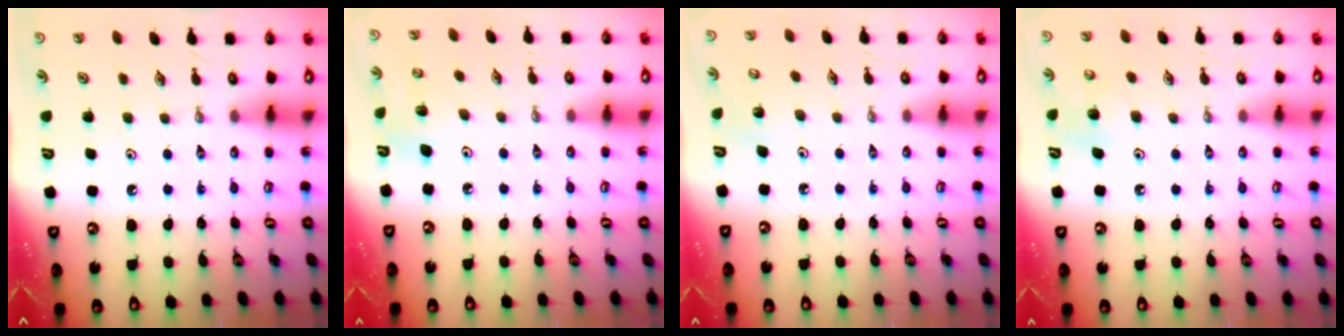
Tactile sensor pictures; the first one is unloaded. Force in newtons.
{"total": 5.4, "press": 5.1, "slide": 1.7}
{"total": 3.6, "press": 3.5, "slide": 0.3}
{"total": 8.3, "press": 8.2, "slide": 0.7}